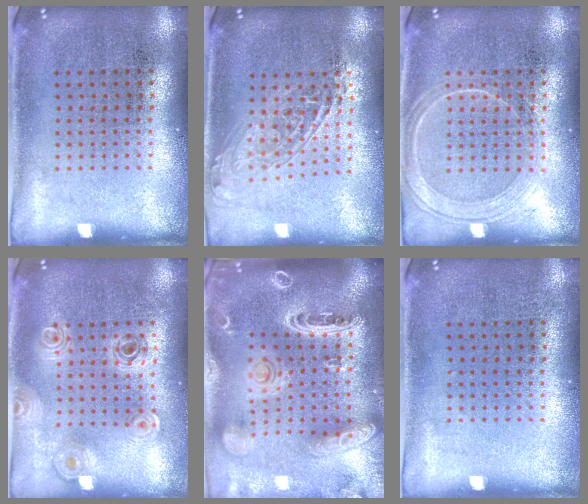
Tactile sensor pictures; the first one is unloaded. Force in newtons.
{"total": 1.7, "press": 1.4, "slide": 1.0}
{"total": 2.2, "press": 2.1, "slide": 0.4}
{"total": 0.7, "press": 0.7, "slide": 0.2}
{"total": 3.5, "press": 2.7, "slide": 2.1}
{"total": 0.0}